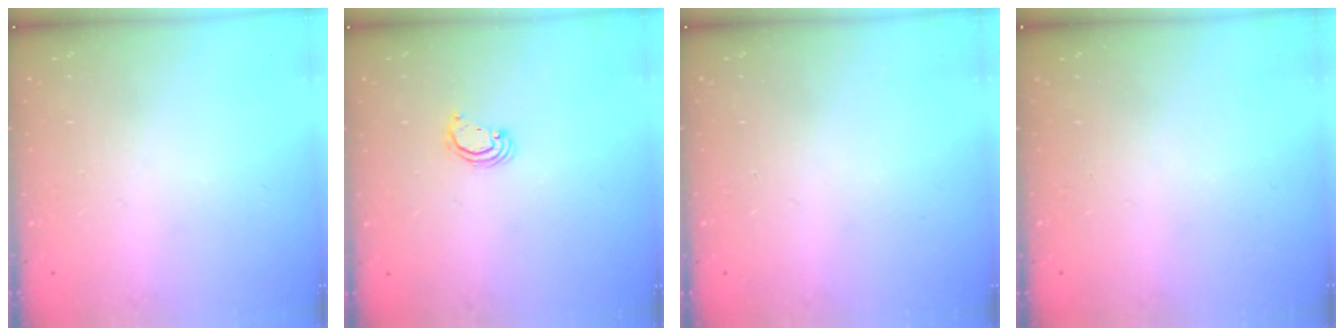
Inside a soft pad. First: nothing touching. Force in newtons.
{"total": 2.2, "press": 2.2, "slide": 0.2}
{"total": 0.0}
{"total": 0.0}